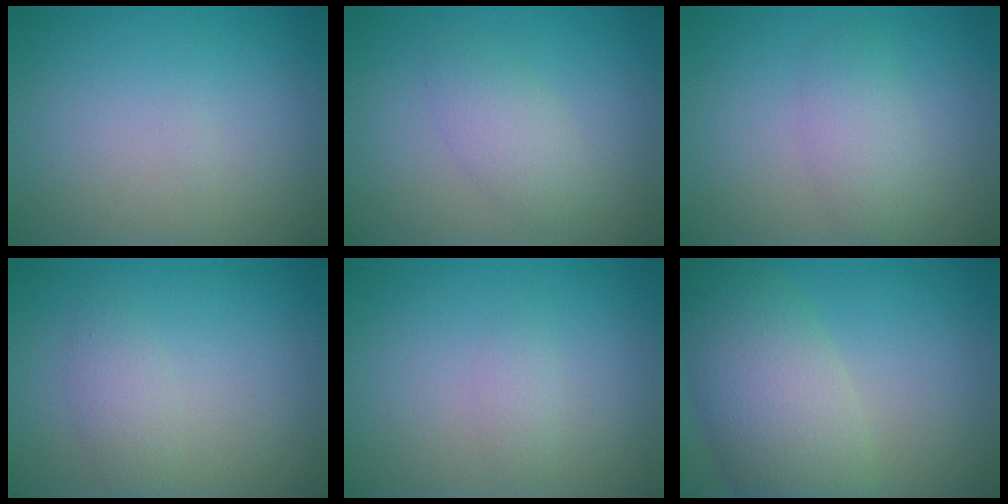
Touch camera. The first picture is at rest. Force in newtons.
{"total": 2.4, "press": 2.4, "slide": 0.1}
{"total": 2.6, "press": 2.6, "slide": 0.2}
{"total": 1.8, "press": 1.8, "slide": 0.1}
{"total": 0.8, "press": 0.8, "slide": 0.1}
{"total": 7.5, "press": 7.5, "slide": 0.8}